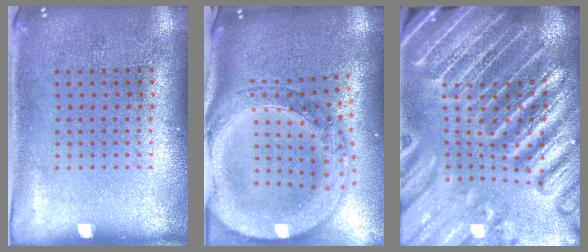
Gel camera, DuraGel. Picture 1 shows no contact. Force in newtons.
{"total": 3.9, "press": 3.1, "slide": 2.4}
{"total": 5.4, "press": 4.7, "slide": 2.6}